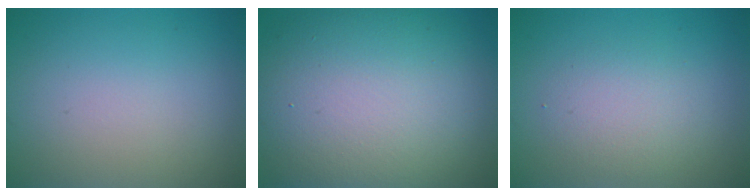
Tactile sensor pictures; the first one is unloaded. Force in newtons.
{"total": 14.9, "press": 14.8, "slide": 0.9}
{"total": 2.8, "press": 2.8, "slide": 0.2}